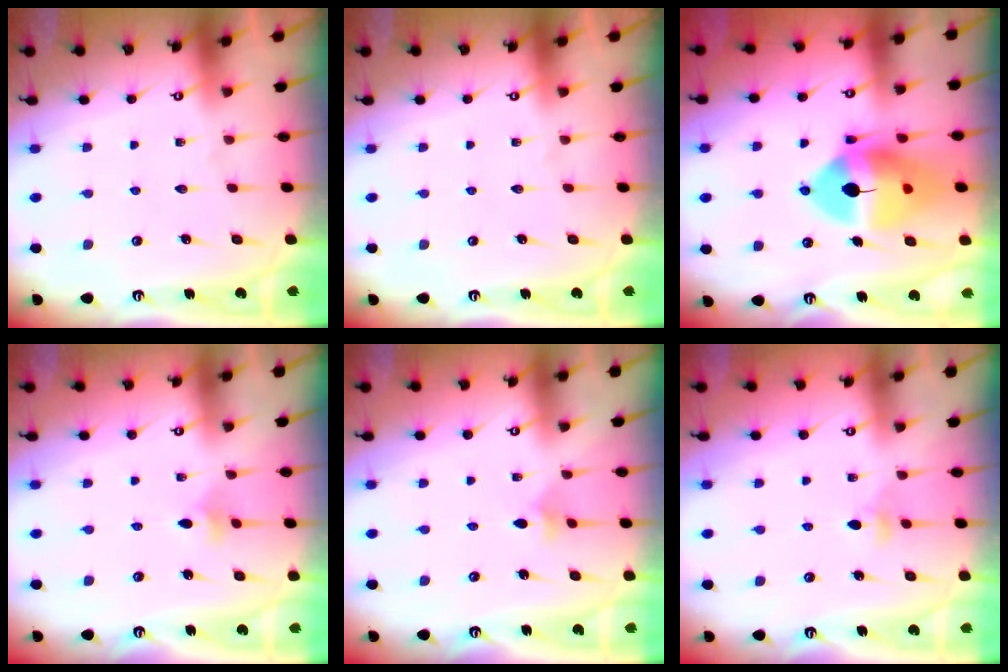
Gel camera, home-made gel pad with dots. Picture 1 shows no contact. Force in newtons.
{"total": 0.0}
{"total": 16.4, "press": 16.2, "slide": 2.3}
{"total": 2.7, "press": 2.6, "slide": 0.5}
{"total": 2.7, "press": 2.6, "slide": 0.6}
{"total": 3.4, "press": 3.3, "slide": 0.8}